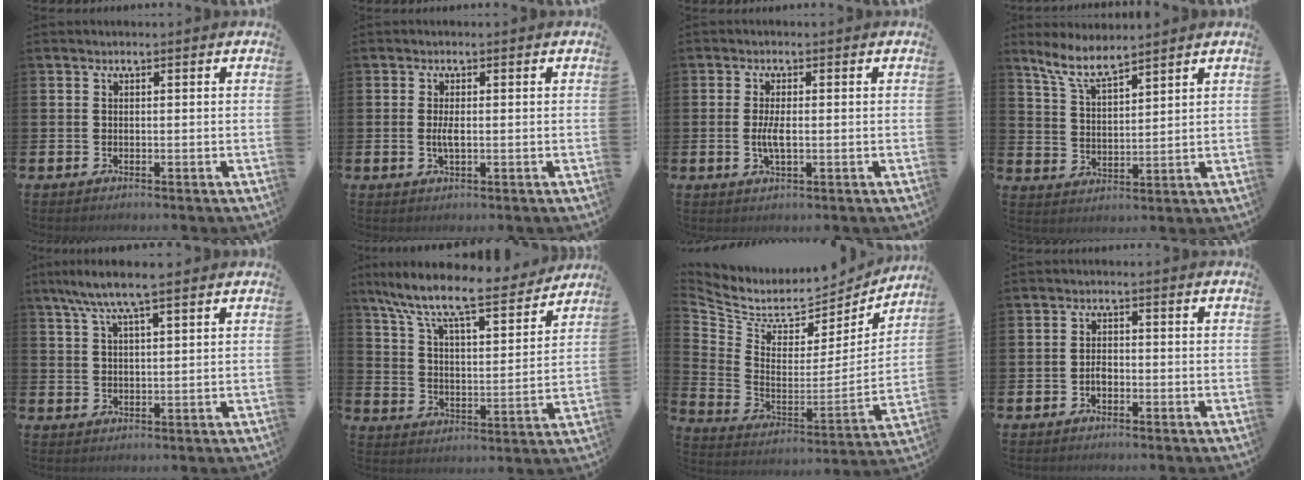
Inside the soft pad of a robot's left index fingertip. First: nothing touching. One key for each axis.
{"total": 1.9, "fx": -0.1, "fy": 0.6, "fz": 1.8, "tx": -0.031, "ty": -0.001, "tz": -0.005}
{"total": 3.0, "fx": -0.2, "fy": 1.0, "fz": 2.8, "tx": -0.049, "ty": -0.002, "tz": -0.006}
{"total": 6.8, "fx": 6.1, "fy": 1.0, "fz": 2.8, "tx": -0.077, "ty": -0.019, "tz": 0.111}
{"total": 6.5, "fx": 5.3, "fy": 0.8, "fz": 3.7, "tx": -0.080, "ty": -0.011, "tz": 0.093}
{"total": 10.0, "fx": 8.8, "fy": 1.6, "fz": 4.4, "tx": -0.111, "ty": -0.066, "tz": 0.142}
{"total": 7.8, "fx": 7.0, "fy": 2.9, "fz": 1.7, "tx": -0.079, "ty": -0.061, "tz": 0.119}
{"total": 1.6, "fx": -0.7, "fy": 1.0, "fz": 1.0, "tx": -0.016, "ty": 0.002, "tz": -0.015}